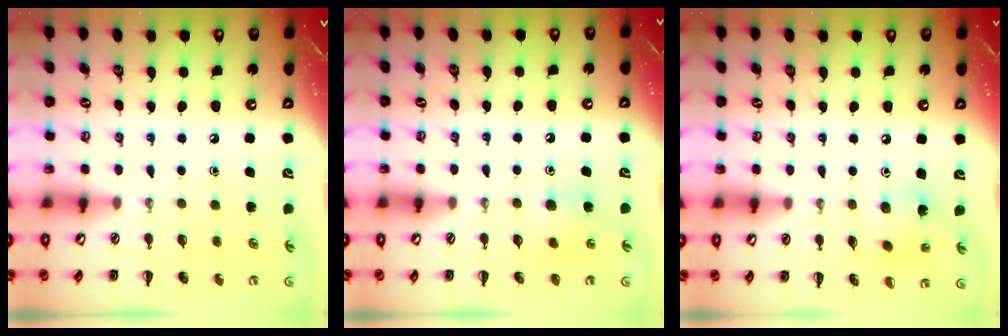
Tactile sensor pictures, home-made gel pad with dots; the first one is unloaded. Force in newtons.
{"total": 5.7, "press": 5.4, "slide": 1.8}
{"total": 2.9, "press": 2.8, "slide": 0.5}